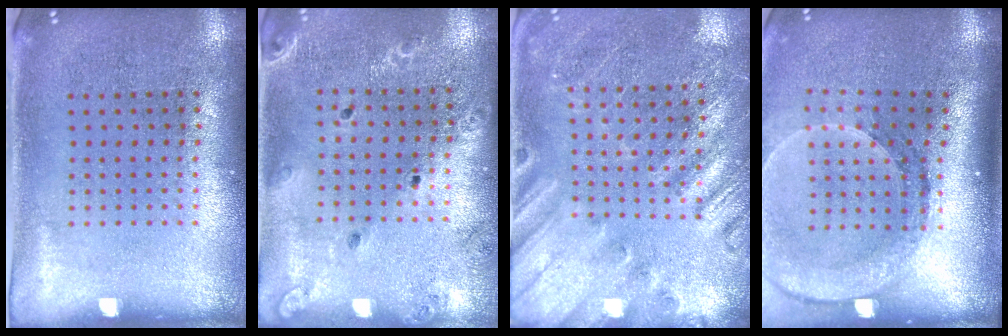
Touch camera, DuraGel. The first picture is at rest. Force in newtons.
{"total": 1.5, "press": 1.5, "slide": 0.1}
{"total": 2.3, "press": 2.2, "slide": 0.6}
{"total": 2.8, "press": 2.1, "slide": 1.9}